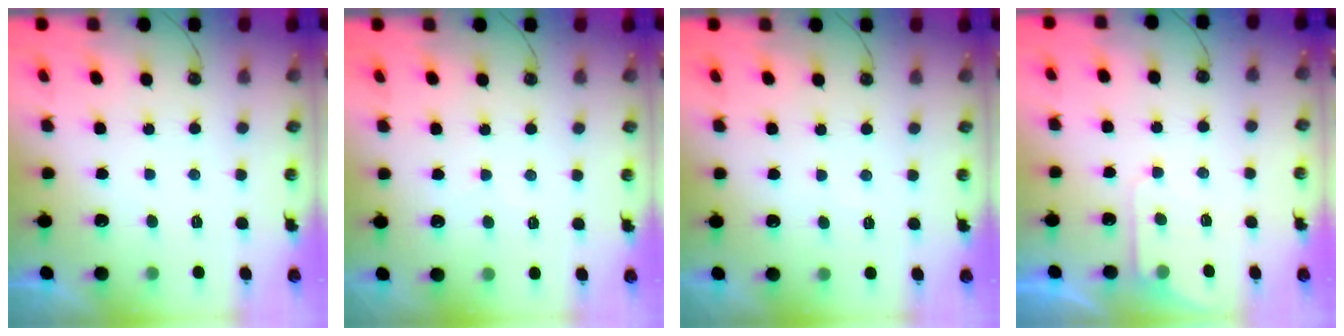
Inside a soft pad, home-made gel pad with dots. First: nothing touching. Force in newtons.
{"total": 3.5, "press": 3.4, "slide": 0.6}
{"total": 2.8, "press": 2.7, "slide": 0.5}
{"total": 6.0, "press": 6.0, "slide": 0.7}